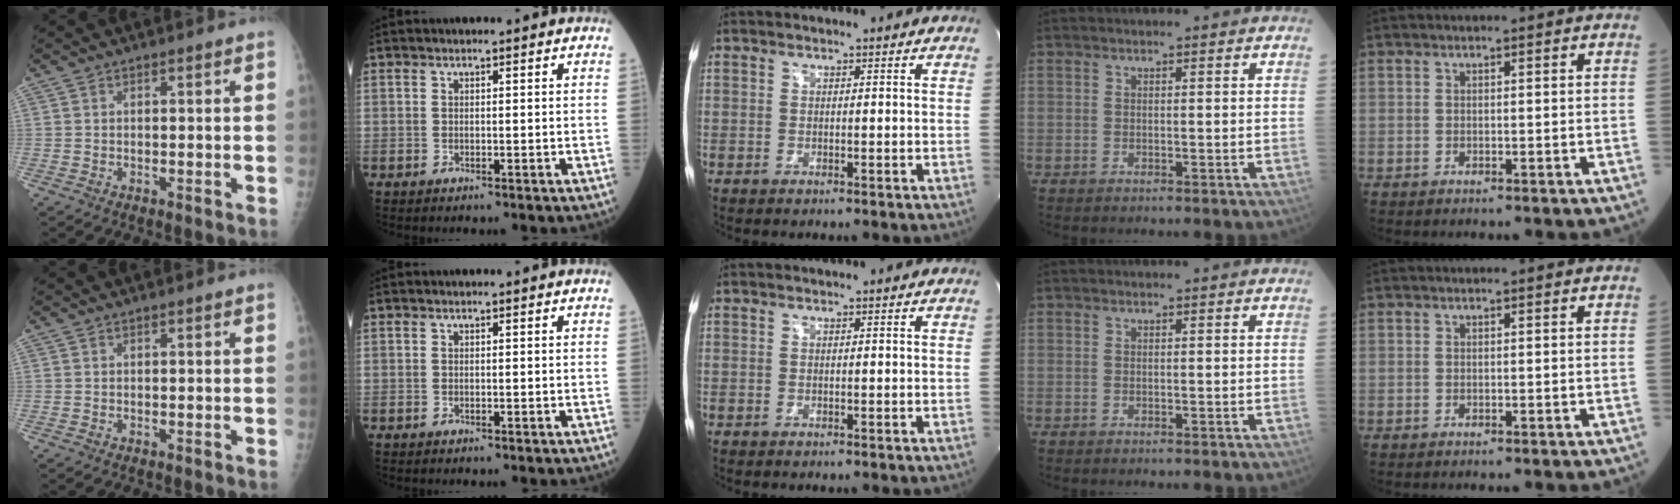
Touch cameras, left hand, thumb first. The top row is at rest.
{}